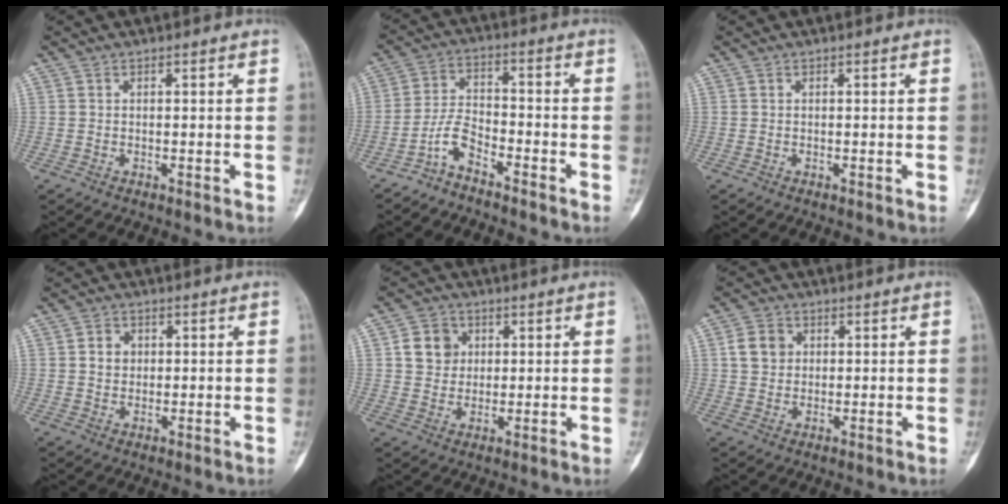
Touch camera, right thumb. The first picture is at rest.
{"total": 5.4, "force": [-4.2, 1.8, 2.9], "torque": [-0.060, 0.042, -0.090]}
{"total": 0.0}
{"total": 3.2, "force": [0.5, 2.8, 1.5], "torque": [-0.005, 0.002, 0.008]}
{"total": 6.1, "force": [1.6, 5.4, 2.3], "torque": [-0.011, -0.001, 0.027]}
{"total": 4.9, "force": [1.1, 4.2, 2.3], "torque": [-0.026, 0.002, 0.017]}